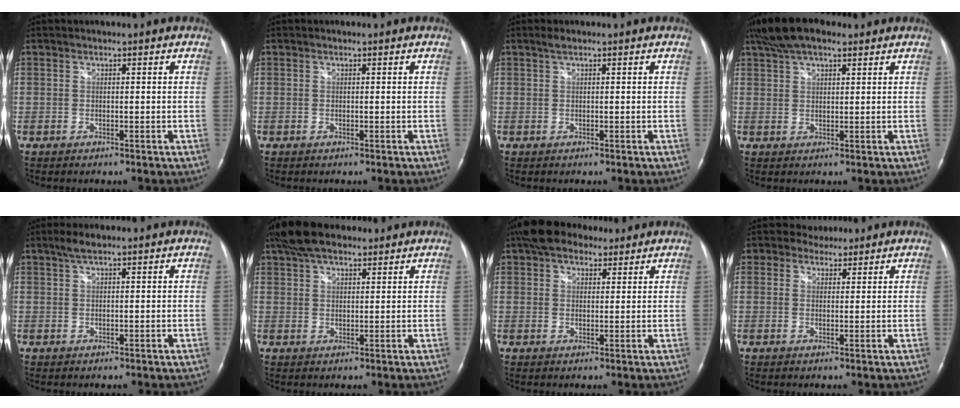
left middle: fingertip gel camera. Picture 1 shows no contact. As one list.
[{"total": 0.0}, {"total": 1.0, "force": [0.7, 0.2, 0.7], "torque": [-0.016, 0.008, 0.014]}, {"total": 8.8, "force": [6.4, 3.2, 5.2], "torque": [-0.100, 0.033, 0.113]}, {"total": 2.3, "force": [1.6, 0.4, 1.6], "torque": [-0.034, 0.010, 0.030]}, {"total": 9.0, "force": [7.0, 3.4, 4.6], "torque": [-0.084, 0.033, 0.125]}, {"total": 8.6, "force": [6.5, 4.1, 3.8], "torque": [-0.063, 0.033, 0.112]}, {"total": 3.2, "force": [2.6, 1.9, 0.1], "torque": [0.002, 0.014, 0.040]}]